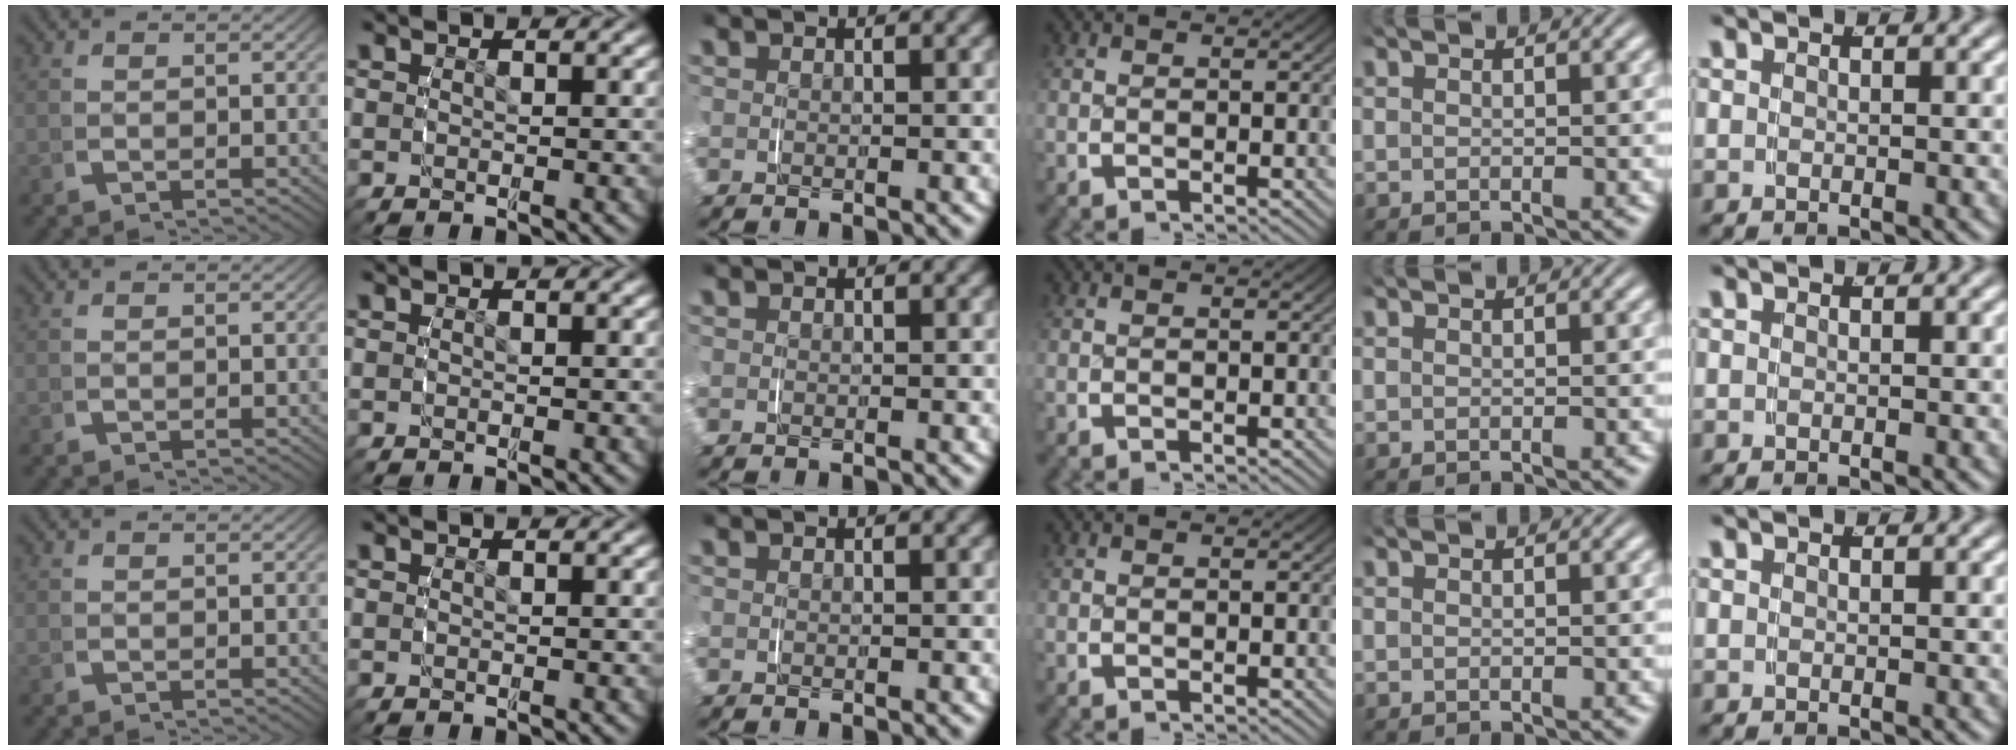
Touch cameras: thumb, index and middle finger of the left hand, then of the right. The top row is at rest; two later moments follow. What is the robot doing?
{"motion": "grasp_and_lifting", "object": "scarf"}